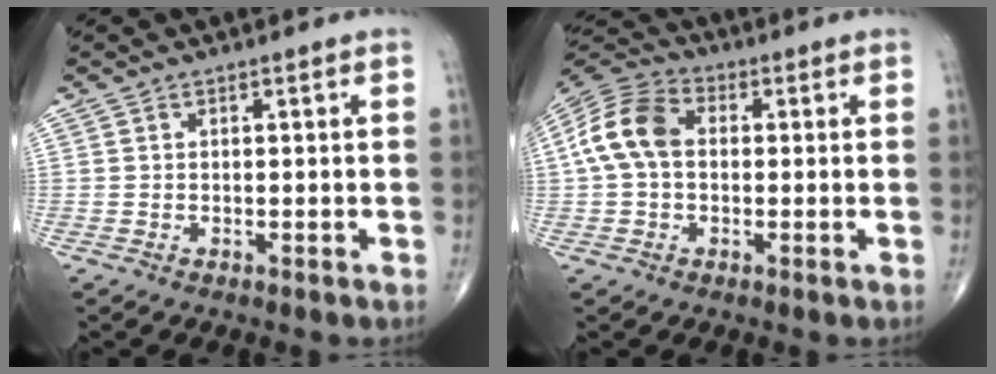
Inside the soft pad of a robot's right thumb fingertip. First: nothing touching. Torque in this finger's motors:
{"motor_torque": [-0.08, 1.14, 1.08, -0.22, 0.08]}